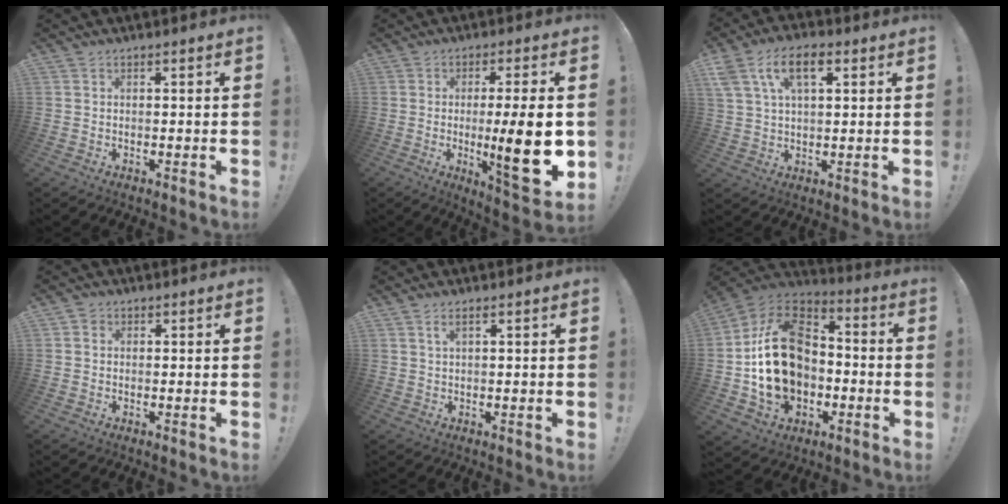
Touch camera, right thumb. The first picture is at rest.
{"total": 16.5, "force": [-2.0, 2.8, 16.2], "torque": [-0.231, -0.007, -0.022]}
{"total": 10.6, "force": [4.4, 5.6, 7.9], "torque": [-0.140, 0.002, 0.080]}
{"total": 1.3, "force": [0.4, 1.2, 0.3], "torque": [-0.012, 0.005, 0.008]}
{"total": 2.2, "force": [1.0, 0.5, 1.9], "torque": [-0.033, -0.001, 0.016]}
{"total": 23.6, "force": [-1.1, 17.5, 15.8], "torque": [-0.273, 0.028, -0.002]}